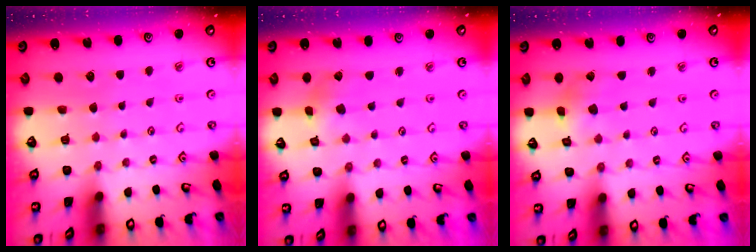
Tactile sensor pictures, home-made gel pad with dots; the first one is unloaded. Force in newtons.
{"total": 1.4, "press": 1.3, "slide": 0.3}
{"total": 2.6, "press": 2.6, "slide": 0.5}